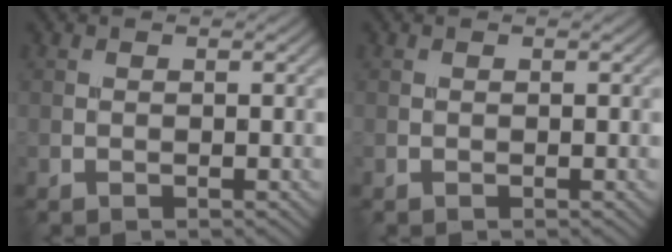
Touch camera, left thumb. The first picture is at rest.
{"total": 0.0}